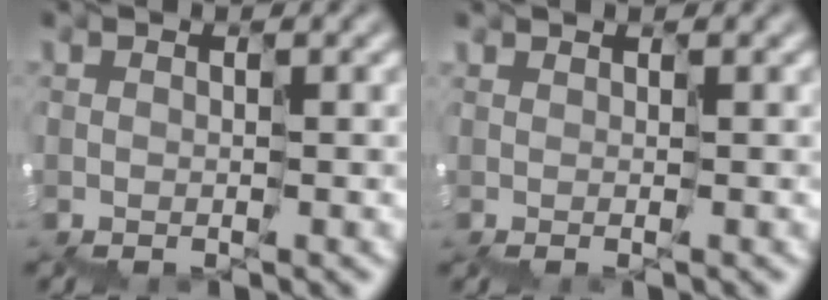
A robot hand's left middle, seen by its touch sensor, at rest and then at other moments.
{"total": 0.9, "force": [0.5, -0.6, 0.3], "torque": [-0.007, -0.001, 0.010]}